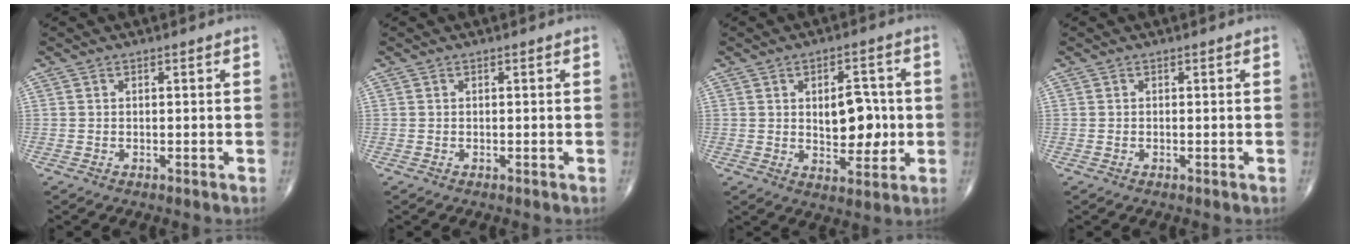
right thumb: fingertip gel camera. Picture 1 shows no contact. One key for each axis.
{"total": 0.0}
{"total": 9.2, "fx": 0.4, "fy": 5.2, "fz": 7.5, "tx": -0.076, "ty": -0.003, "tz": 0.013}
{"total": 0.0}